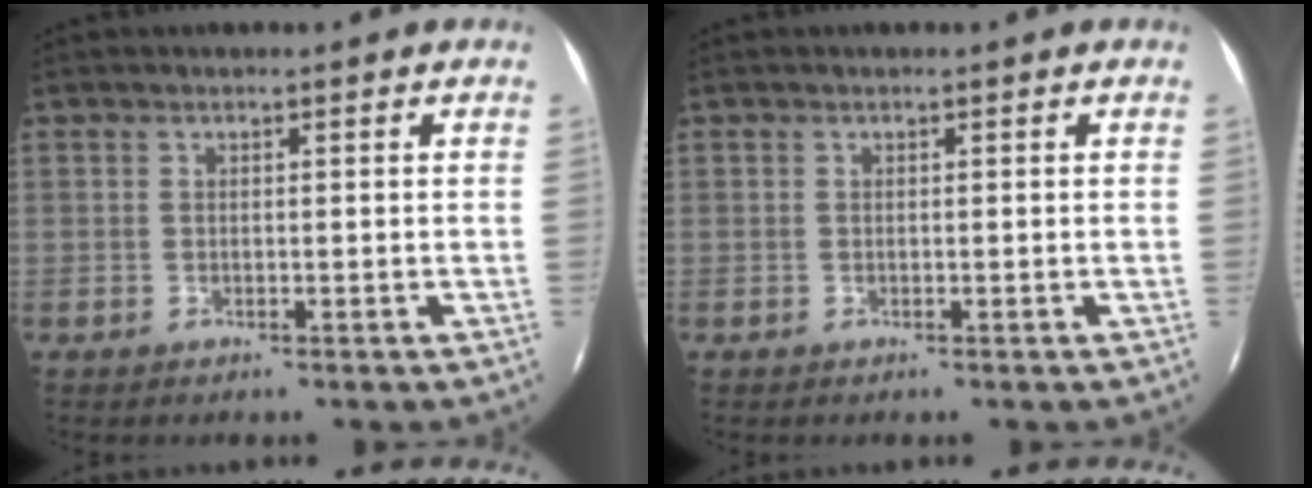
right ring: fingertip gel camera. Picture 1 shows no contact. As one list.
[{"total": 0.0}]